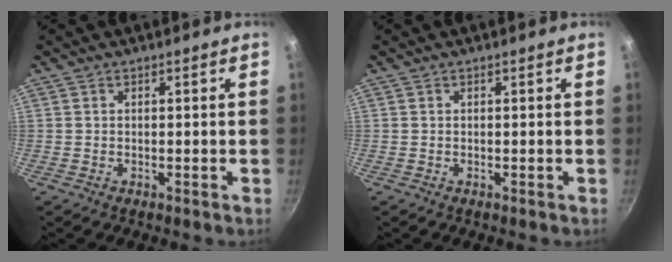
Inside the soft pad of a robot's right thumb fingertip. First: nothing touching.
{"total": 0.0}